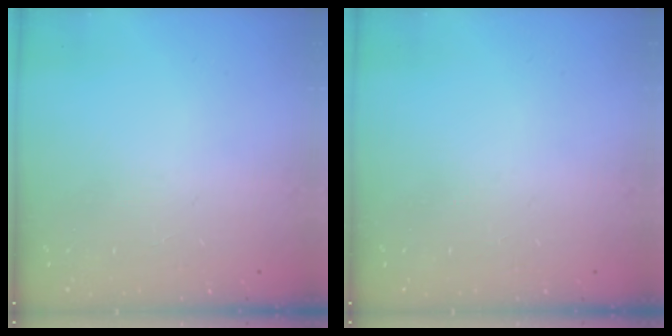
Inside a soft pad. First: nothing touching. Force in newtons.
{"total": 0.0}